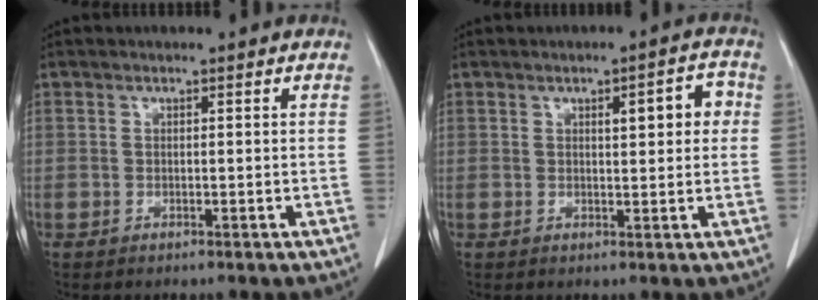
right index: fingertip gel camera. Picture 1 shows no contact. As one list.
[{"total": 5.0, "force": [1.2, 1.5, 4.6], "torque": [-0.061, 0.015, 0.017]}]